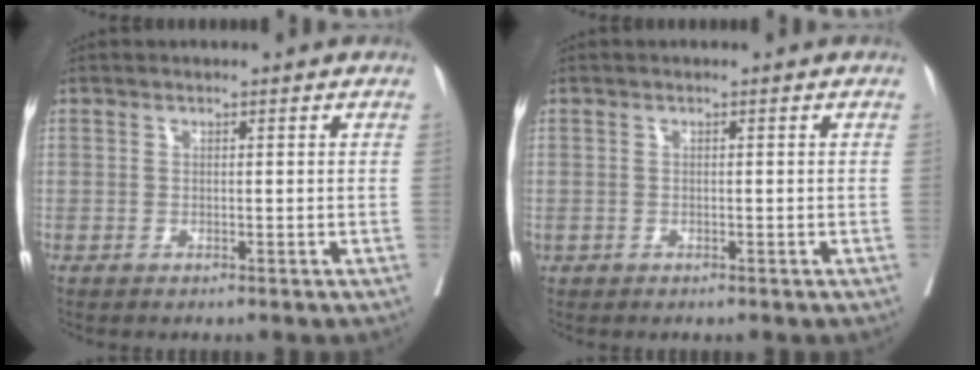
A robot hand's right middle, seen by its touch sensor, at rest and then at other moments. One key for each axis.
{"total": 0.5, "fx": 0.5, "fy": 0.1, "fz": 0.0, "tx": -0.001, "ty": 0.006, "tz": 0.011}